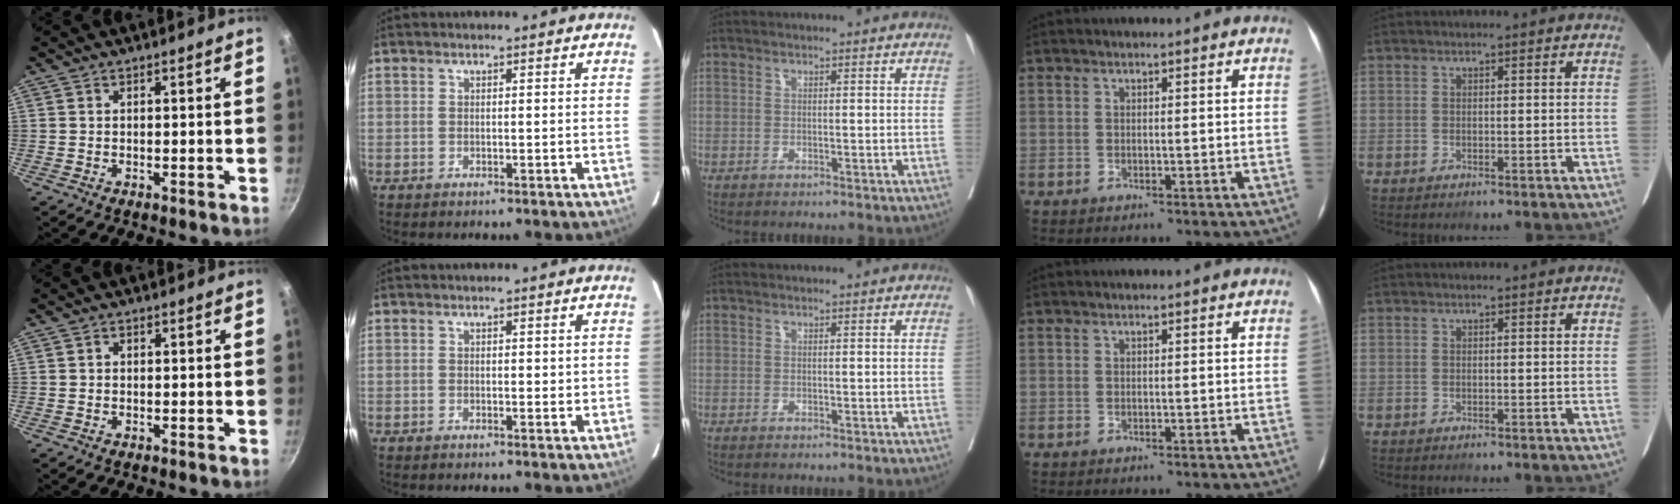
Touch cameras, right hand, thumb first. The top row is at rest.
{"thumb": {"total": 0.8, "force": [0.2, 0.7, 0.4], "torque": [-0.002, 0.001, 0.001]}, "index": {"total": 1.5, "force": [0.5, 0.8, 1.1], "torque": [-0.011, -0.003, 0.007]}}